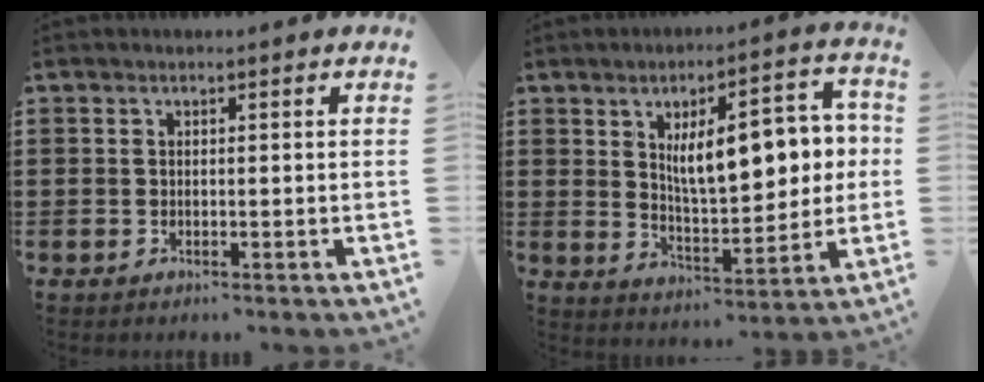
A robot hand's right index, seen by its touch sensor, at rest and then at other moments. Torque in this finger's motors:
{"motor_torque": [1.43, -0.71, 1.05, 0.21]}